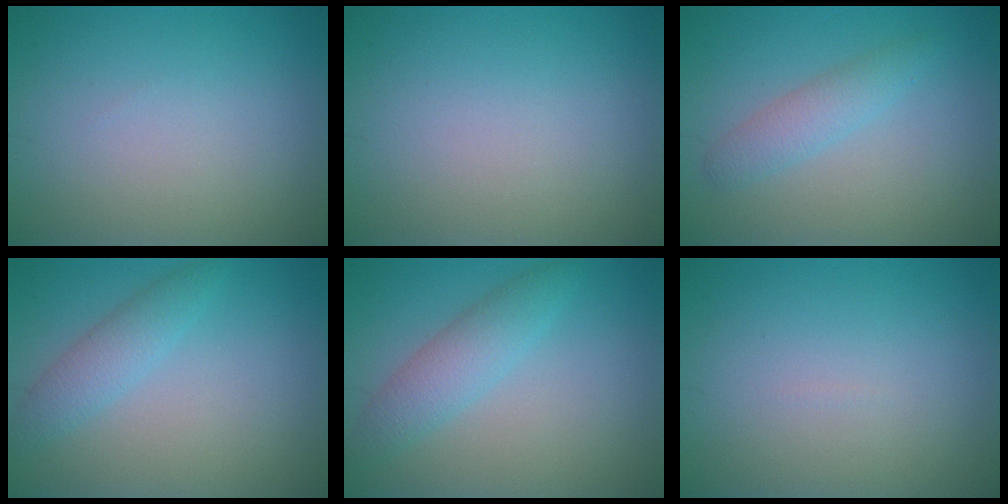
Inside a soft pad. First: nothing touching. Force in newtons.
{"total": 0.0}
{"total": 2.3, "press": 2.3, "slide": 0.0}
{"total": 2.5, "press": 2.5, "slide": 0.2}
{"total": 2.4, "press": 2.4, "slide": 0.2}
{"total": 0.0}